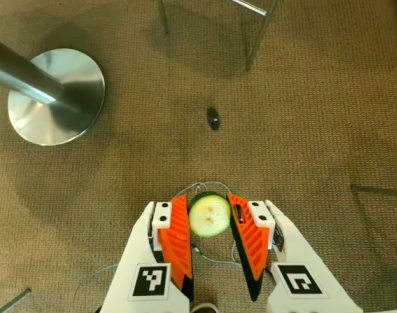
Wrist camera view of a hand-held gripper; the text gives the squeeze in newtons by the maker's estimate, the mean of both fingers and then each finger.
{"total": 9.4, "left": 9.2, "right": 9.6}